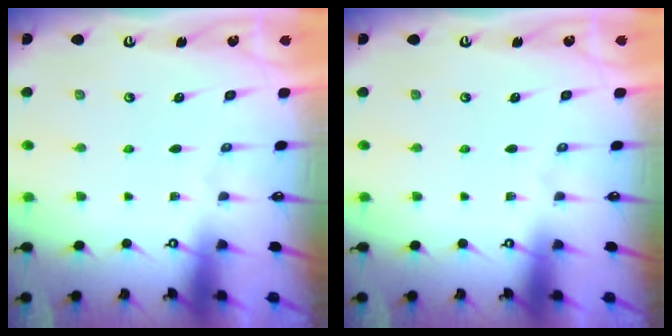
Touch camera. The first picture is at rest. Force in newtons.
{"total": 0.0}